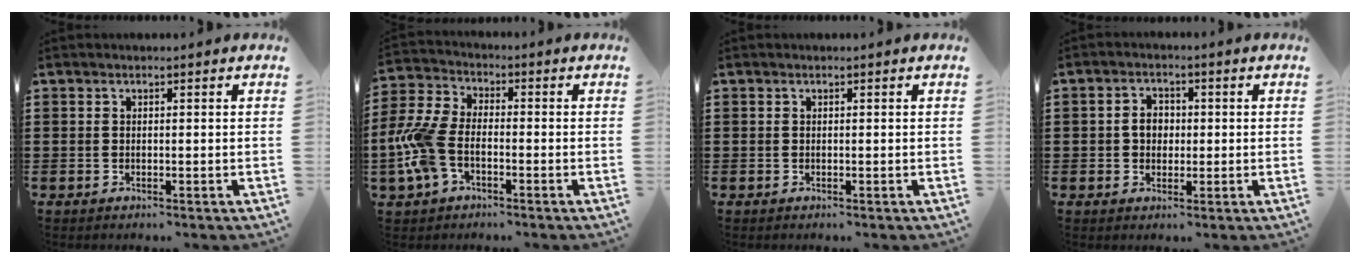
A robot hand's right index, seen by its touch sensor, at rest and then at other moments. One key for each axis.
{"total": 7.8, "fx": -2.5, "fy": 4.5, "fz": 5.8, "tx": -0.164, "ty": -0.005, "tz": -0.056}
{"total": 0.0}
{"total": 2.7, "fx": 0.0, "fy": 2.1, "fz": 1.7, "tx": -0.038, "ty": 0.009, "tz": -0.002}